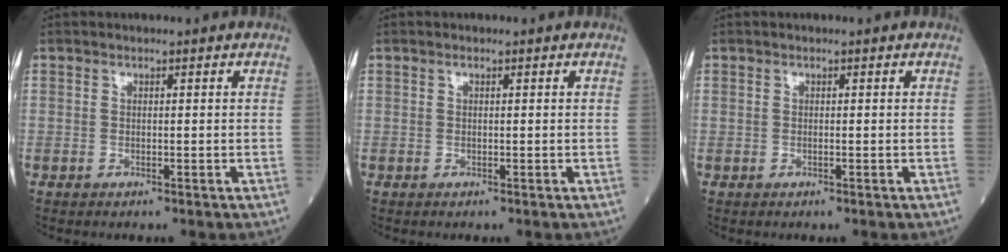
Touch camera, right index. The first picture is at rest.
{"total": 0.0}
{"total": 0.0}